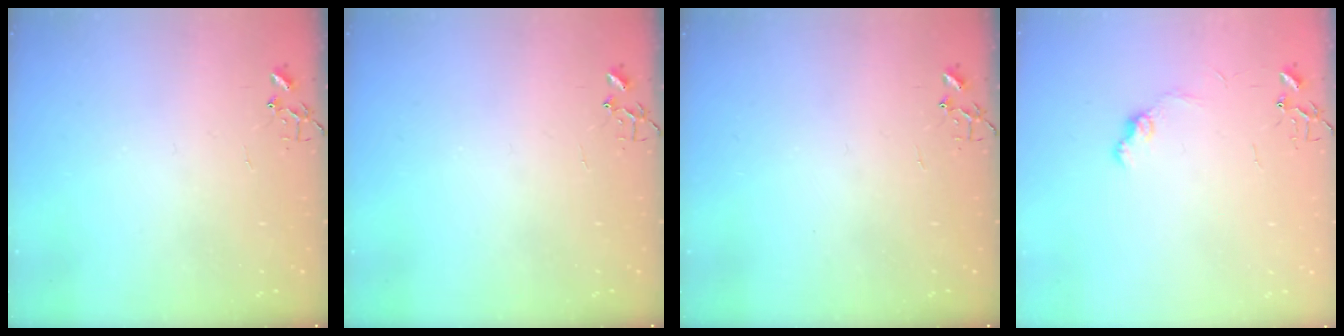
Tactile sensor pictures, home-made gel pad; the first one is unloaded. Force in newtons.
{"total": 0.0}
{"total": 0.0}
{"total": 8.7, "press": 8.7, "slide": 0.7}